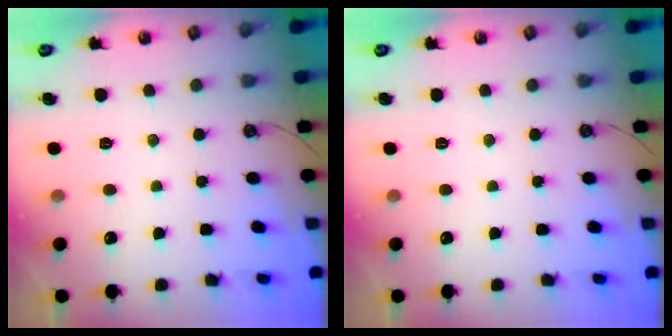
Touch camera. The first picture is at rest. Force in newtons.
{"total": 0.0}